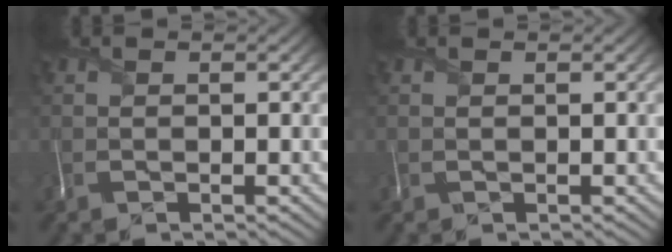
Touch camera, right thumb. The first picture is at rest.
{"total": 0.0}